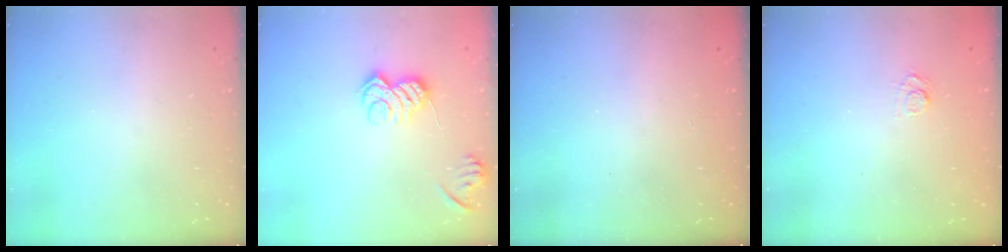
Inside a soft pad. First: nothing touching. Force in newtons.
{"total": 9.6, "press": 9.6, "slide": 0.3}
{"total": 2.5, "press": 2.4, "slide": 0.8}
{"total": 2.4, "press": 2.0, "slide": 1.3}